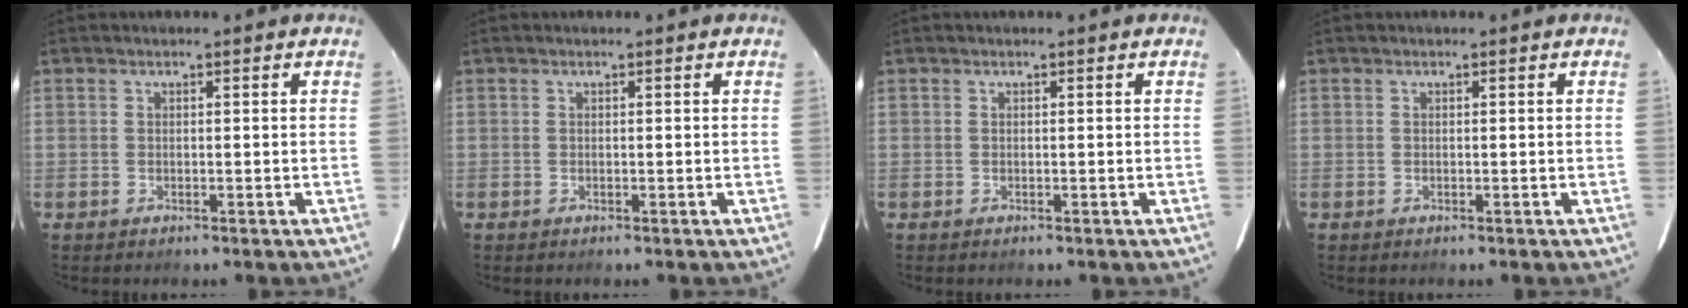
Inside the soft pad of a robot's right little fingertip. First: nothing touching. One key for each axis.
{"total": 0.0}
{"total": 0.0}
{"total": 0.0}